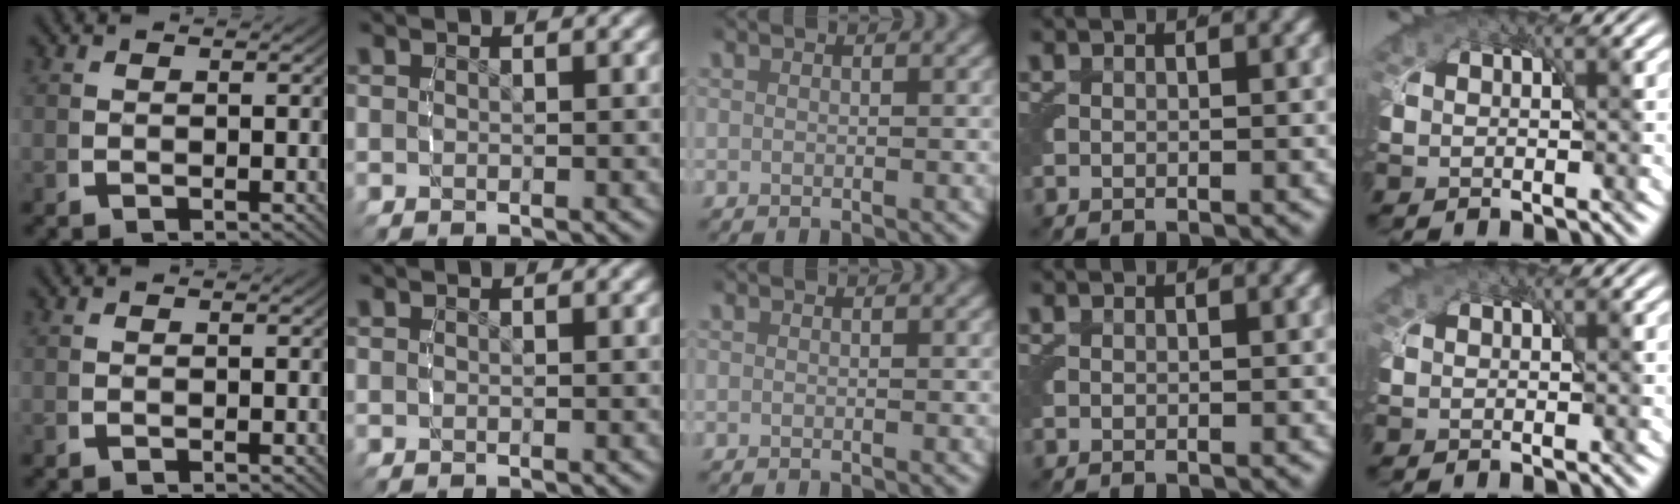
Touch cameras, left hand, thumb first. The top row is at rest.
{}